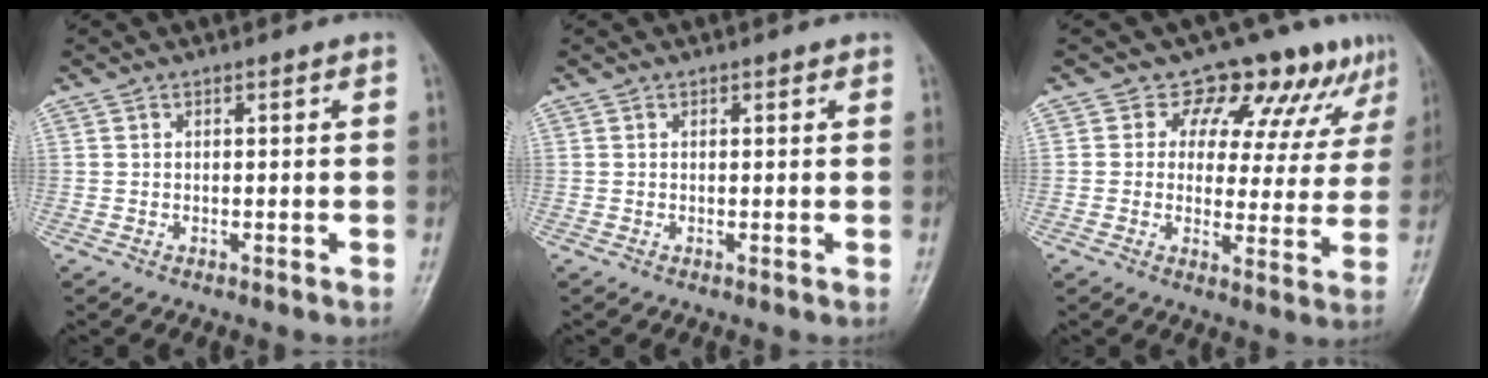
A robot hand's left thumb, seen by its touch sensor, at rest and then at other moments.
{"total": 0.5, "force": [0.4, 0.4, 0.2], "torque": [0.001, -0.002, 0.002]}
{"total": 11.8, "force": [8.6, 6.6, 4.6], "torque": [-0.015, -0.043, 0.091]}